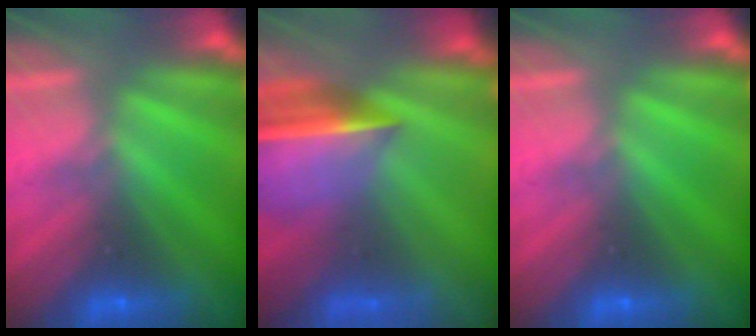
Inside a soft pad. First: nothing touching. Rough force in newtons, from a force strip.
{"total": 7.3}
{"total": 0.0}